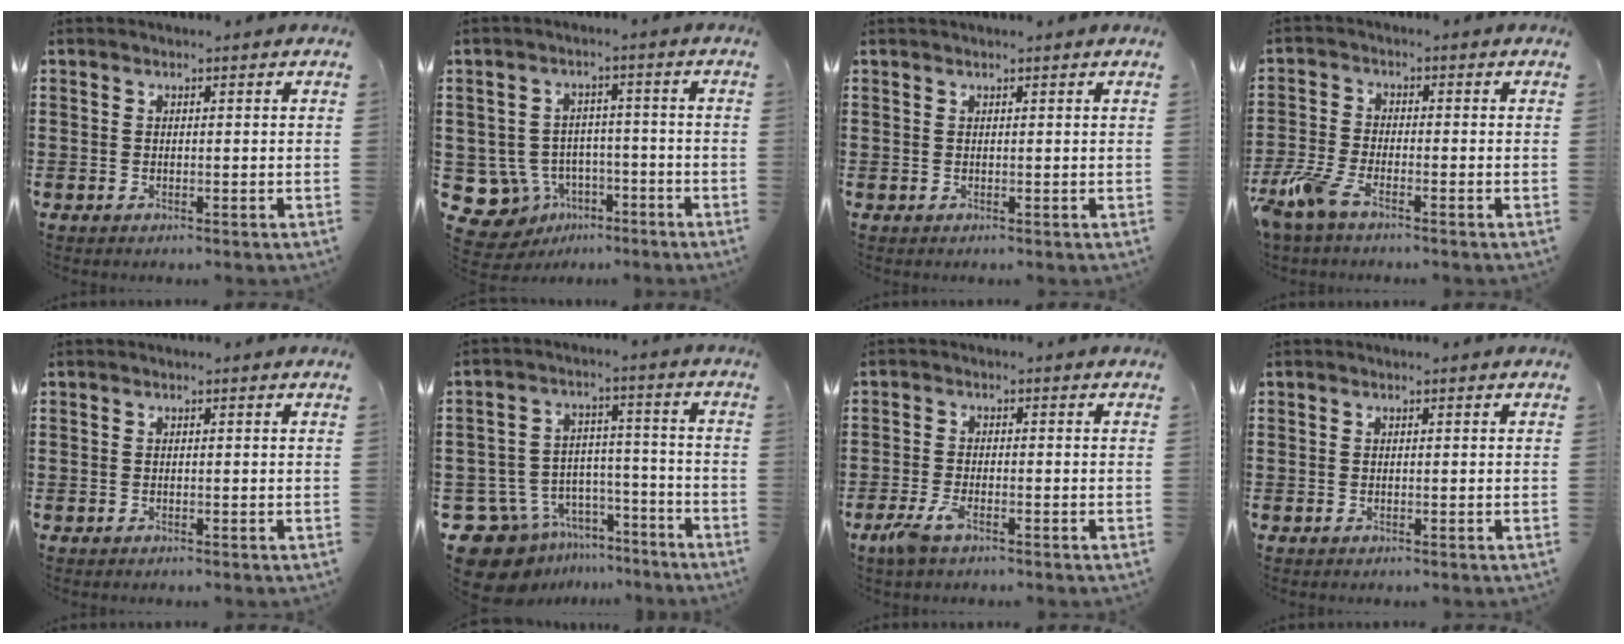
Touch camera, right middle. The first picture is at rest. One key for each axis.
{"total": 6.9, "fx": -3.7, "fy": 5.5, "fz": 2.0, "tx": -0.079, "ty": 0.009, "tz": -0.070}
{"total": 0.5, "fx": 0.5, "fy": 0.0, "fz": 0.1, "tx": -0.003, "ty": 0.000, "tz": 0.010}
{"total": 5.2, "fx": -3.8, "fy": 1.3, "fz": 3.2, "tx": -0.102, "ty": -0.016, "tz": -0.082}
{"total": 0.0}
{"total": 10.1, "fx": -8.4, "fy": 5.2, "fz": 2.3, "tx": -0.078, "ty": 0.025, "tz": -0.162}
{"total": 3.4, "fx": -2.0, "fy": 0.9, "fz": 2.6, "tx": -0.064, "ty": -0.003, "tz": -0.043}
{"total": 0.0}